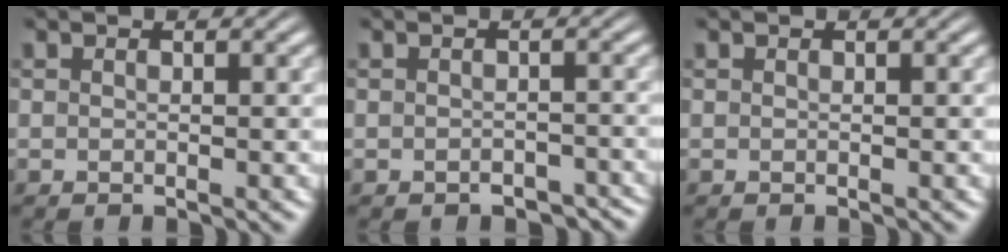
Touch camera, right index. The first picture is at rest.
{"total": 2.0, "force": [-1.8, 0.6, 0.4], "torque": [-0.007, -0.007, -0.025]}
{"total": 0.0}